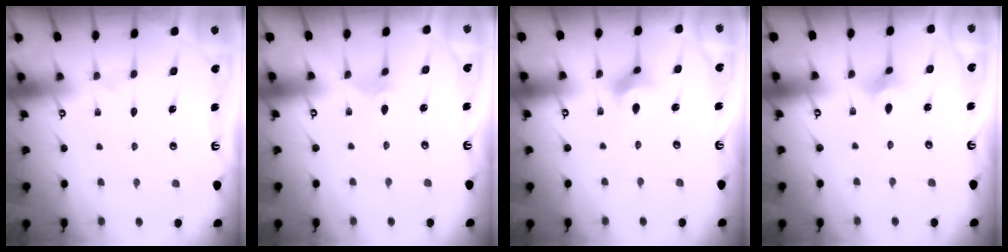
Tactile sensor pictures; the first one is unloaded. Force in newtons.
{"total": 2.4, "press": 2.4, "slide": 0.5}
{"total": 3.9, "press": 3.8, "slide": 0.8}
{"total": 2.6, "press": 2.5, "slide": 0.5}